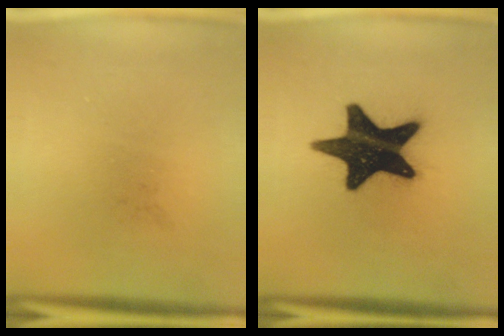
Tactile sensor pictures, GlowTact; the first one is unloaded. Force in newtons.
{"total": 19.5}